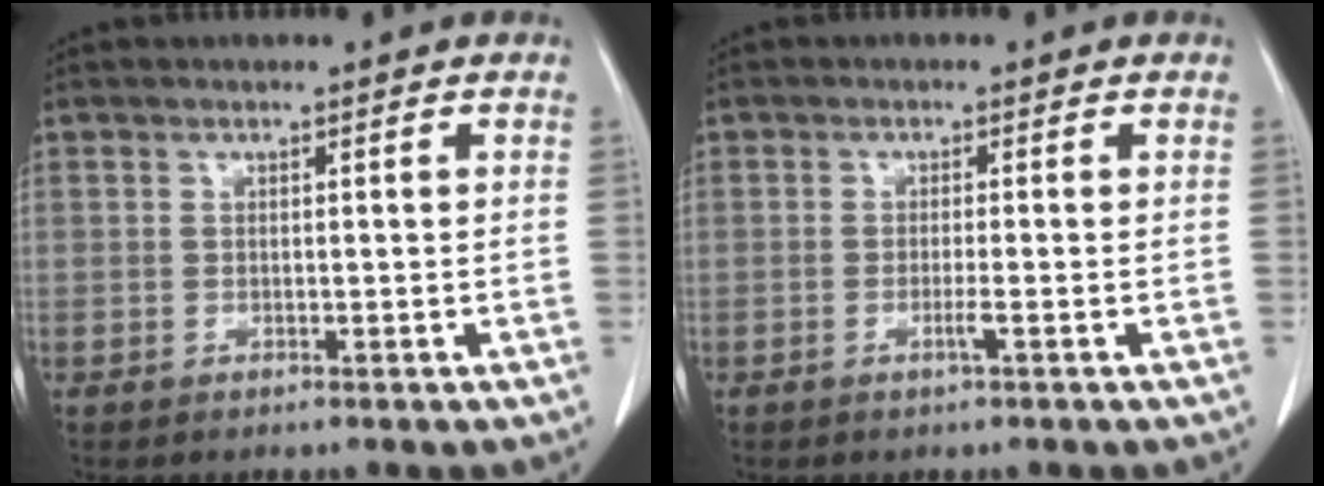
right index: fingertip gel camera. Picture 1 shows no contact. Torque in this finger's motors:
{"motor_torque": [-0.19, 0.13, 0.01, 0.00]}